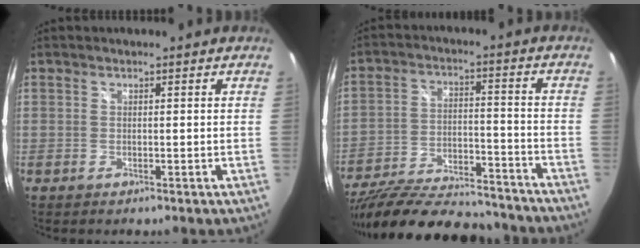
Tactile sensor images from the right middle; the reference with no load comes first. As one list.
[{"total": 26.3, "force": [-22.2, 7.4, 11.9], "torque": [-0.221, -0.031, -0.321]}]